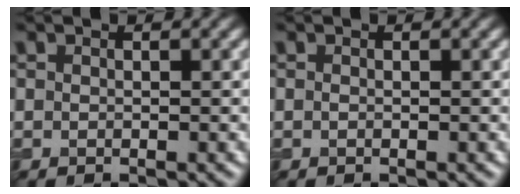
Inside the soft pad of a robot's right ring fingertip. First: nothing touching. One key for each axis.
{"total": 0.0}